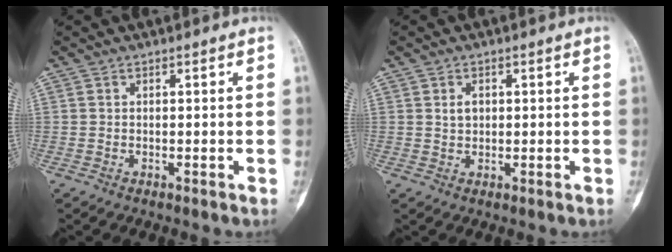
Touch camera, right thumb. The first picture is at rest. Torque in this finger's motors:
{"motor_torque": [0.51, 0.52, 0.51, -0.05, 0.03]}